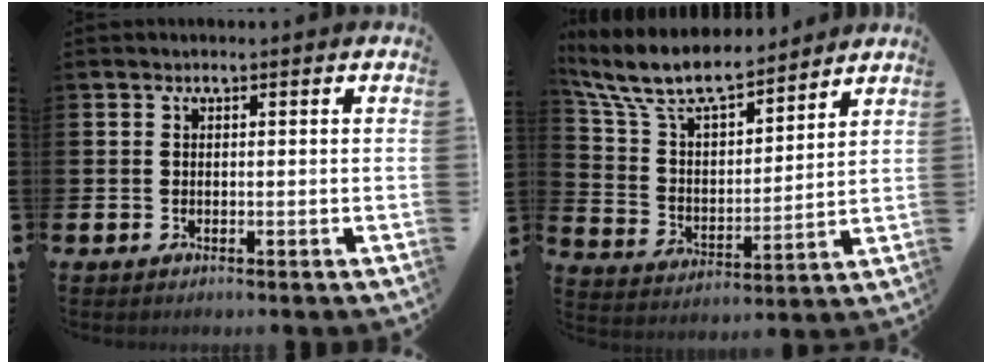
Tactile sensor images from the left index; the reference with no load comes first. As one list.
[{"total": 10.0, "force": [8.9, 2.5, 3.8], "torque": [-0.117, -0.055, 0.156]}]